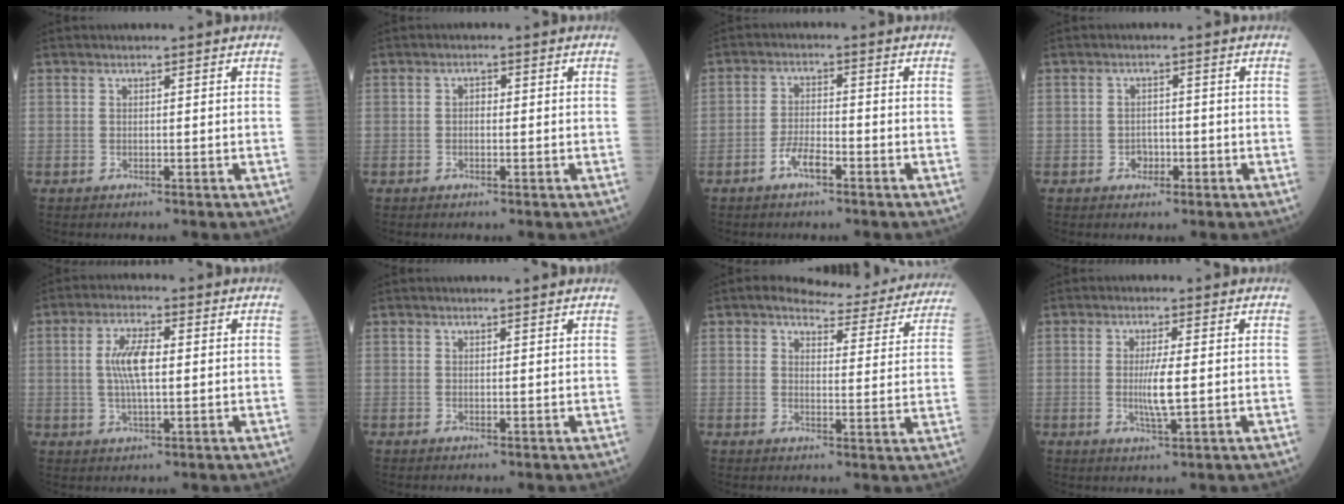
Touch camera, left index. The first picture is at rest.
{"total": 1.1, "force": [-0.1, 0.6, 0.9], "torque": [-0.013, 0.004, -0.003]}
{"total": 3.7, "force": [-2.4, 1.0, 2.7], "torque": [-0.052, 0.002, -0.047]}
{"total": 2.2, "force": [-1.0, 1.7, 1.1], "torque": [-0.012, 0.006, -0.011]}
{"total": 6.4, "force": [0.5, 1.7, 6.2], "torque": [-0.131, 0.006, 0.009]}
{"total": 1.2, "force": [1.2, -0.2, 0.2], "torque": [-0.011, -0.003, 0.014]}
{"total": 14.0, "force": [12.9, 4.0, 3.8], "torque": [-0.024, -0.021, 0.130]}
{"total": 4.0, "force": [-0.2, 0.4, 4.0], "torque": [-0.077, -0.005, -0.001]}